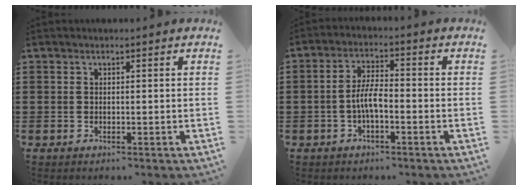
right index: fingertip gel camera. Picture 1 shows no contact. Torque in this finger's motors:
{"motor_torque": [1.58, -0.56, 0.20, 0.16]}